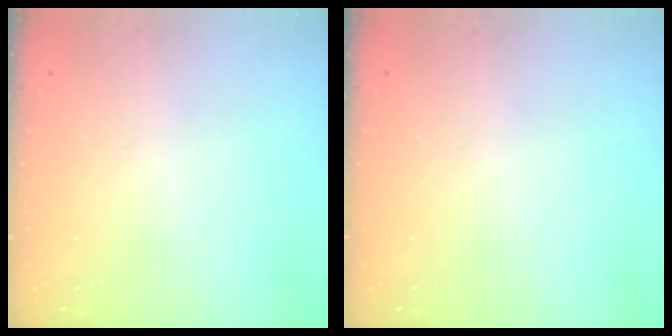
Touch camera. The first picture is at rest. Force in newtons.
{"total": 0.0}